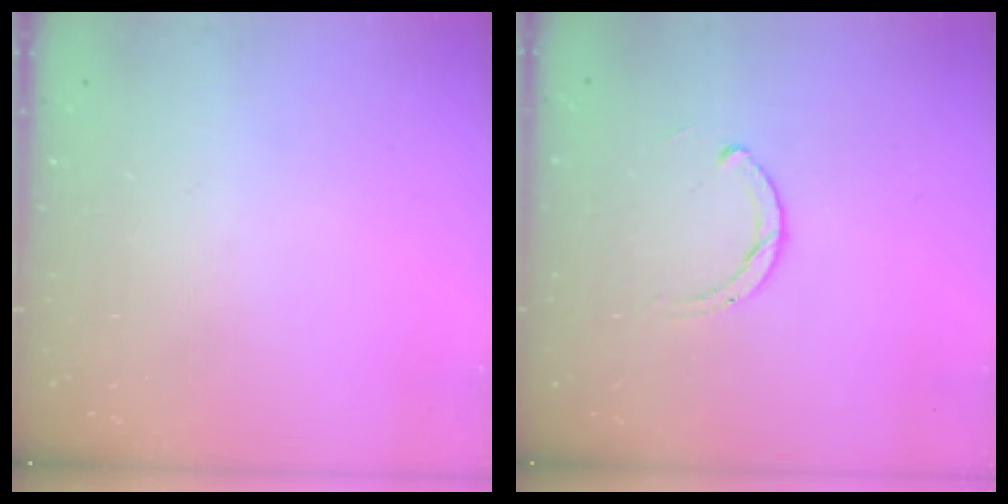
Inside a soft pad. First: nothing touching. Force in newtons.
{"total": 1.8, "press": 1.8, "slide": 0.2}